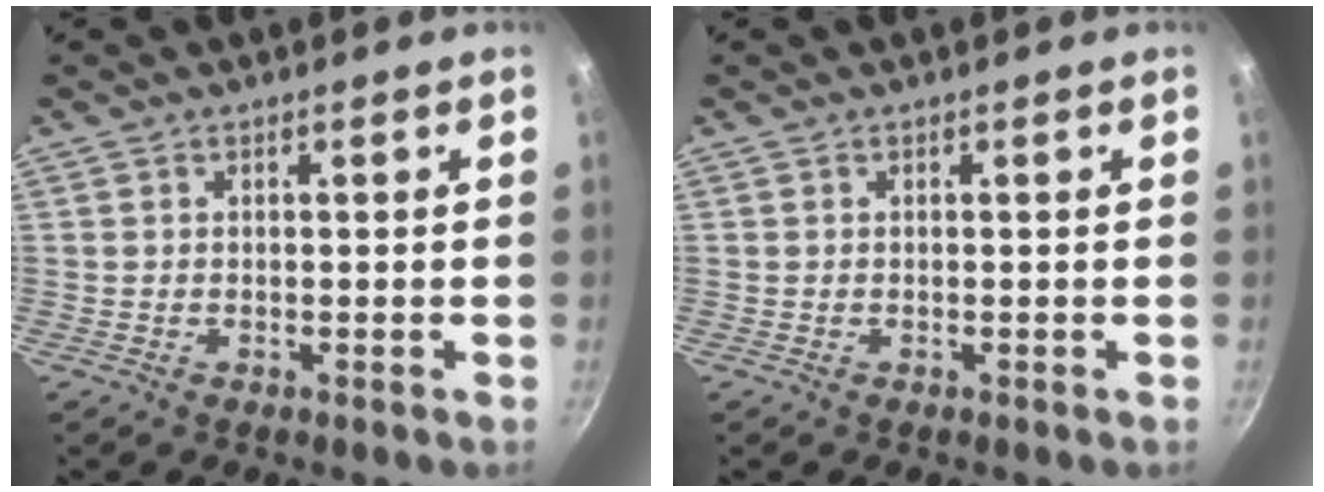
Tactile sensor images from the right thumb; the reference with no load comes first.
{"total": 0.0}